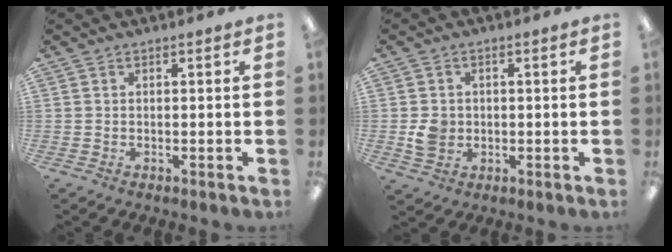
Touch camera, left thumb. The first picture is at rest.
{"total": 4.1, "force": [-0.3, 3.7, 1.9], "torque": [-0.018, 0.001, -0.007]}